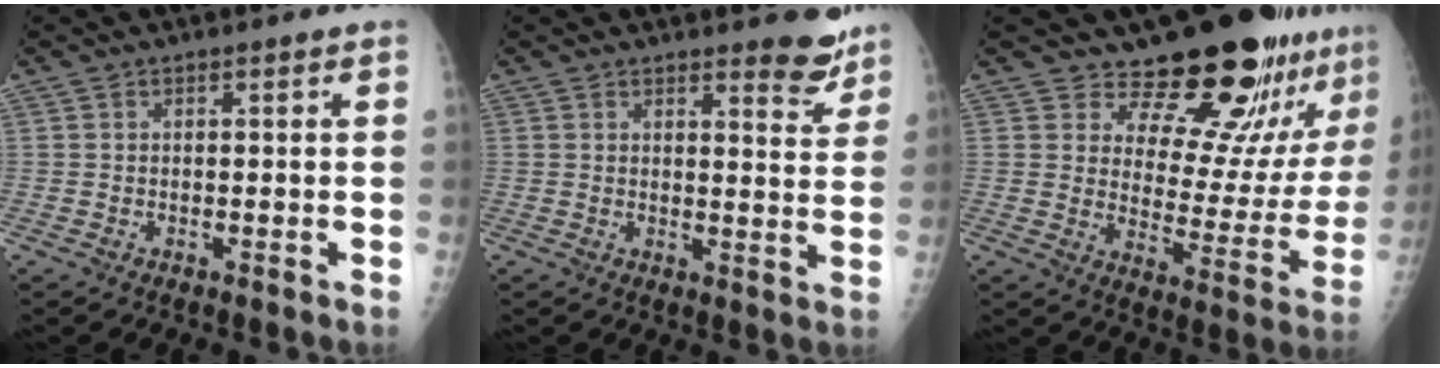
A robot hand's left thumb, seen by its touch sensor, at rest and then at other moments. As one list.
[{"total": 6.0, "force": [4.9, 1.9, 2.9], "torque": [-0.010, -0.037, 0.055]}, {"total": 19.4, "force": [16.3, 6.5, 8.2], "torque": [-0.049, -0.130, 0.211]}]